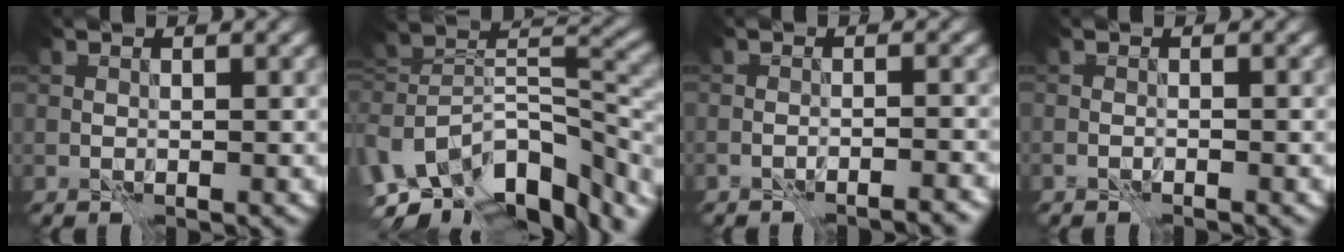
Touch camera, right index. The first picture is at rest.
{"total": 12.7, "force": [-5.4, 6.8, 9.3], "torque": [-0.172, 0.003, -0.072]}
{"total": 3.2, "force": [-3.0, 0.3, 1.0], "torque": [-0.017, 0.005, -0.042]}
{"total": 0.7, "force": [-0.7, 0.0, 0.1], "torque": [-0.003, -0.003, -0.016]}